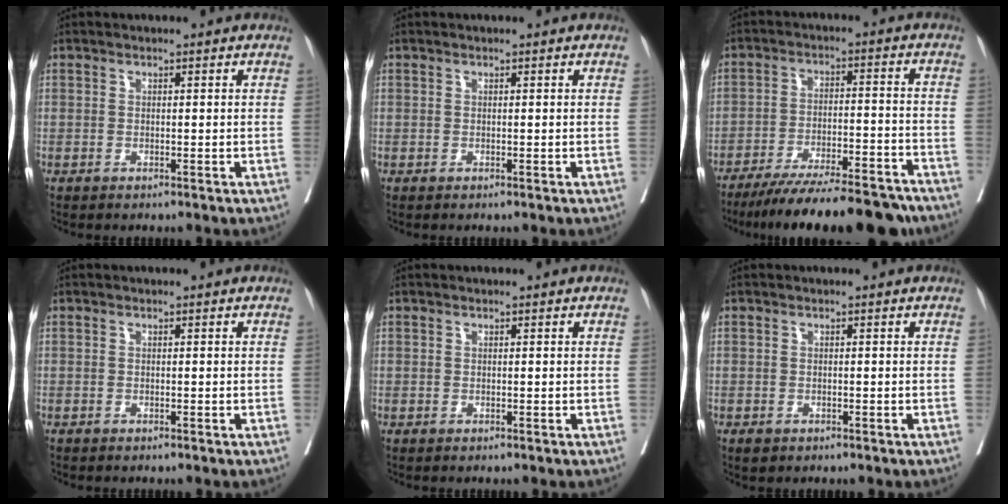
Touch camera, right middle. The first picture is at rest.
{"total": 0.0}
{"total": 18.9, "force": [-16.6, 2.7, 8.7], "torque": [-0.113, -0.006, -0.244]}
{"total": 0.0}
{"total": 0.0}
{"total": 1.1, "force": [-0.6, 0.8, 0.4], "torque": [-0.011, 0.000, -0.005]}